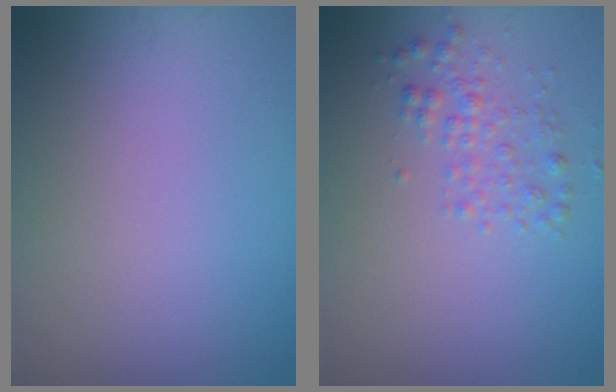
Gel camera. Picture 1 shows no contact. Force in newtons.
{"total": 1.9, "press": 1.9, "slide": 0.1}